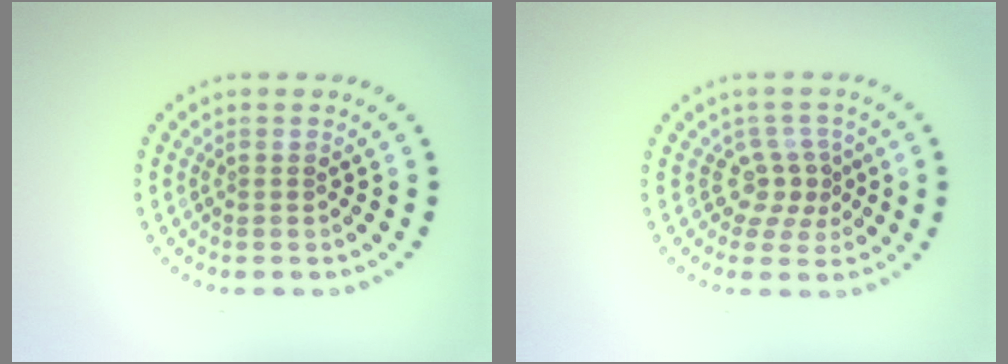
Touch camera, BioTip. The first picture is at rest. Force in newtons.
{"total": 2.4, "press": 1.7, "slide": 1.8}